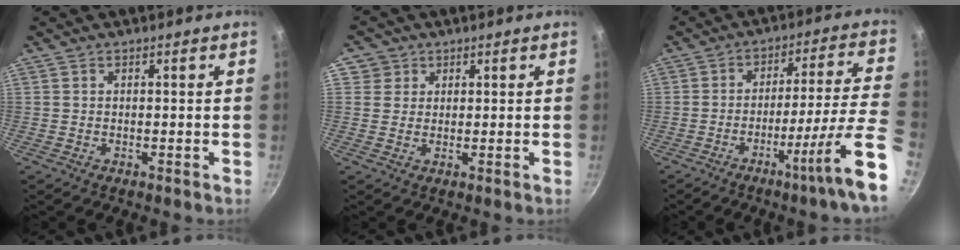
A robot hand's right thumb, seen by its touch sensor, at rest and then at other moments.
{"total": 3.4, "force": [1.2, 3.1, 0.3], "torque": [0.028, 0.006, 0.016]}
{"total": 16.9, "force": [-7.3, 0.1, 15.2], "torque": [-0.199, 0.033, -0.114]}